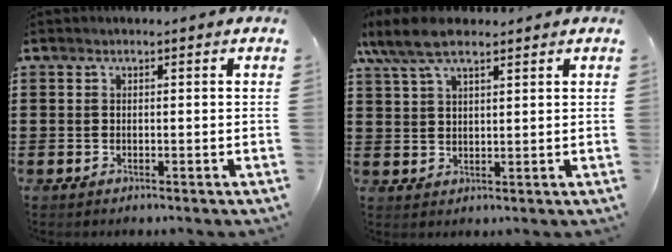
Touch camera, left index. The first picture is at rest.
{"total": 7.2, "force": [5.1, 2.4, 4.5], "torque": [-0.106, -0.004, 0.093]}